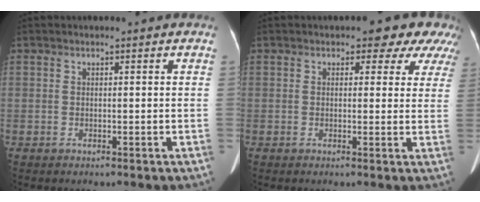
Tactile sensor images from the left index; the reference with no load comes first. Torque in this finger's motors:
{"motor_torque": [1.04, -1.10, 0.34, -0.02]}